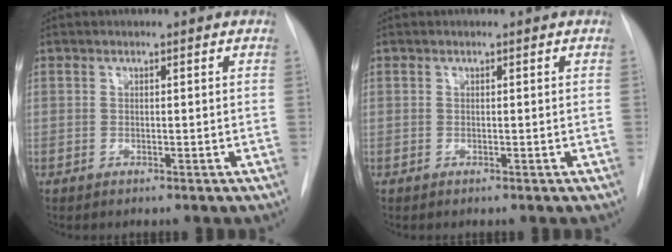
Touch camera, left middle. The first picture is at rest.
{"total": 0.0}